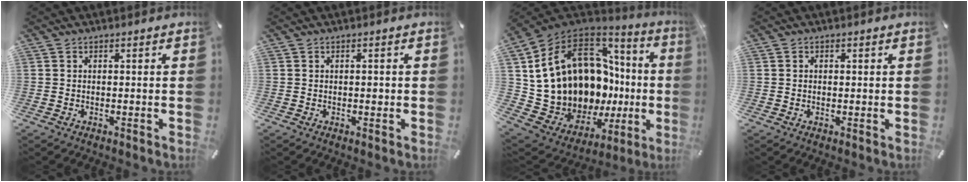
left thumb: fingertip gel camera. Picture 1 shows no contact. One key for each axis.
{"total": 0.9, "fx": 0.0, "fy": 0.6, "fz": 0.7, "tx": -0.014, "ty": 0.002, "tz": -0.002}
{"total": 18.7, "fx": 3.3, "fy": 13.4, "fz": 12.5, "tx": -0.197, "ty": -0.089, "tz": 0.120}
{"total": 0.9, "fx": 0.1, "fy": 0.8, "fz": 0.4, "tx": -0.008, "ty": 0.004, "tz": 0.001}